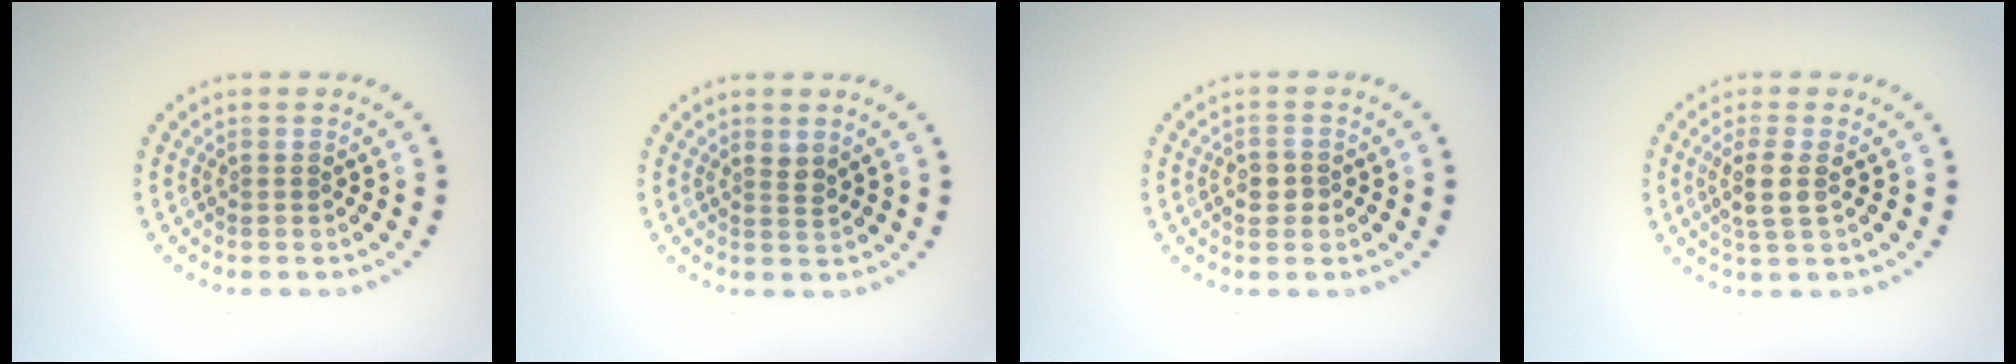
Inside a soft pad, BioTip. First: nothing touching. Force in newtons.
{"total": 1.0, "press": 0.8, "slide": 0.6}
{"total": 1.5, "press": 1.5, "slide": 0.1}
{"total": 2.5, "press": 2.1, "slide": 1.2}